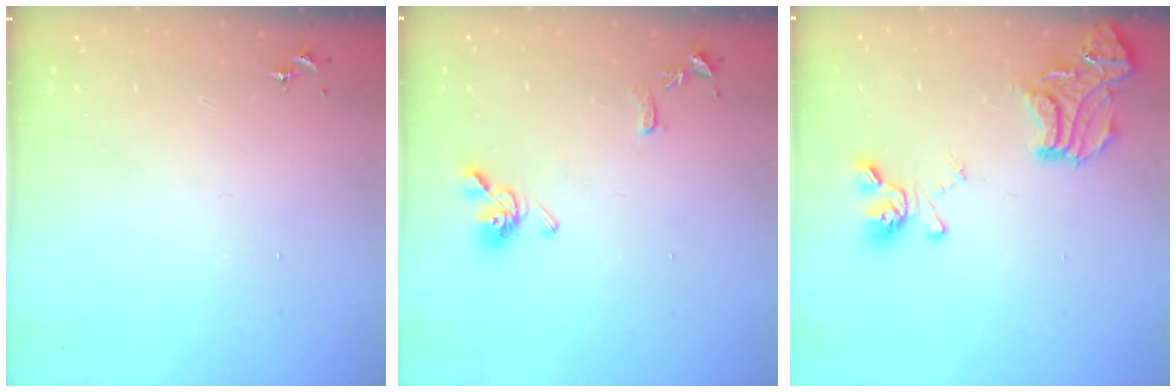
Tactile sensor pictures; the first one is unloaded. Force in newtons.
{"total": 10.1, "press": 10.1, "slide": 1.2}
{"total": 17.7, "press": 17.7, "slide": 1.6}